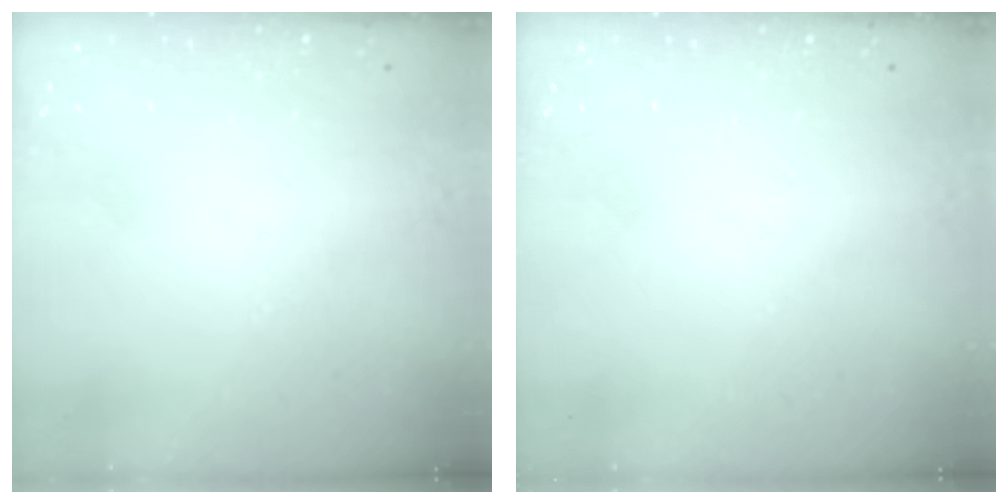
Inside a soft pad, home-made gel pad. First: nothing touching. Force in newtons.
{"total": 0.0}